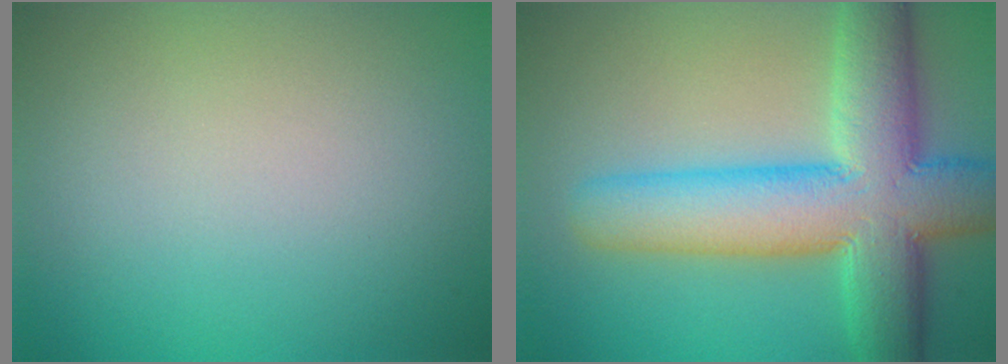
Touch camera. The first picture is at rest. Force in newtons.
{"total": 11.2, "press": 11.2, "slide": 0.6}